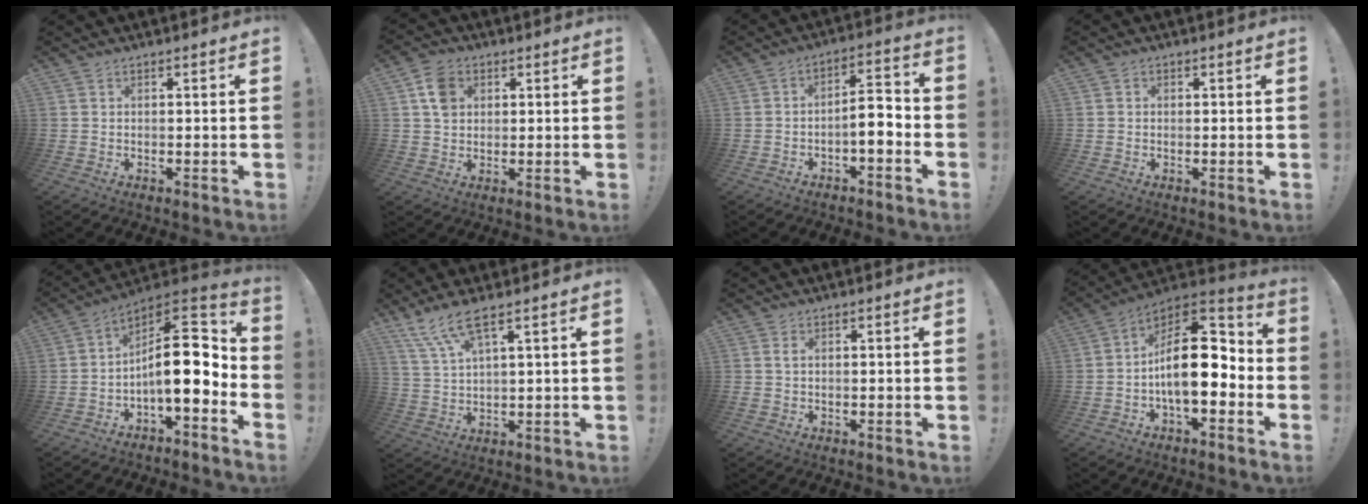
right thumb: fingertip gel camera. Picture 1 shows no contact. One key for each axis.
{"total": 7.8, "fx": 2.5, "fy": 6.1, "fz": 4.2, "tx": -0.058, "ty": 0.005, "tz": 0.051}
{"total": 7.6, "fx": -3.1, "fy": 2.6, "fz": 6.4, "tx": -0.094, "ty": 0.014, "tz": -0.052}
{"total": 0.8, "fx": -0.2, "fy": 0.7, "fz": 0.3, "tx": 0.002, "ty": 0.000, "tz": -0.005}
{"total": 15.9, "fx": -0.8, "fy": 6.9, "fz": 14.3, "tx": -0.209, "ty": 0.000, "tz": -0.011}
{"total": 8.1, "fx": 5.6, "fy": 1.4, "fz": 5.7, "tx": -0.127, "ty": -0.018, "tz": 0.106}
{"total": 1.1, "fx": 0.3, "fy": 0.4, "fz": 1.0, "tx": -0.022, "ty": 0.003, "tz": 0.005}
{"total": 18.9, "fx": -1.1, "fy": 9.9, "fz": 16.1, "tx": -0.260, "ty": 0.011, "tz": -0.014}